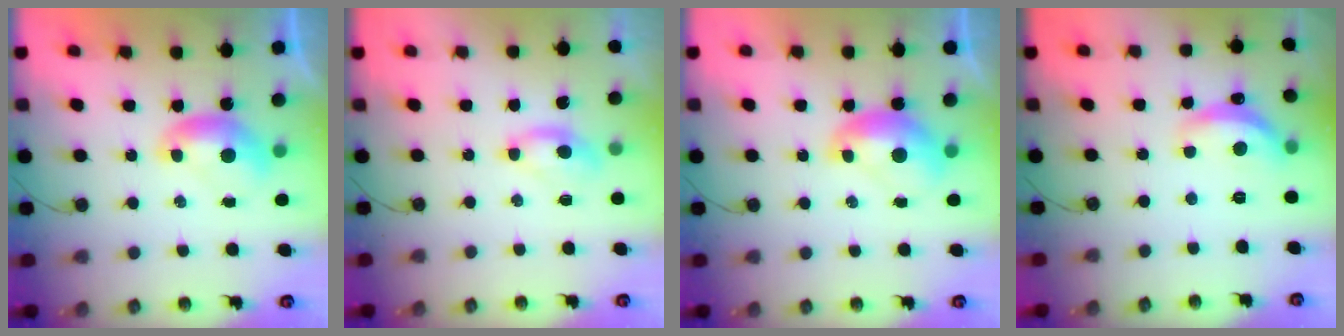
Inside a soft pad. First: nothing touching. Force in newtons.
{"total": 1.2, "press": 1.1, "slide": 0.5}
{"total": 1.6, "press": 1.6, "slide": 0.2}
{"total": 6.2, "press": 6.2, "slide": 0.5}